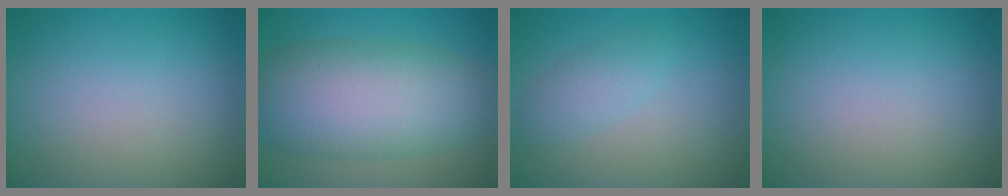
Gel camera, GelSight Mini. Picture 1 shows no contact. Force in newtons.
{"total": 10.5, "press": 10.5, "slide": 0.2}
{"total": 1.9, "press": 1.9, "slide": 0.1}
{"total": 0.0}